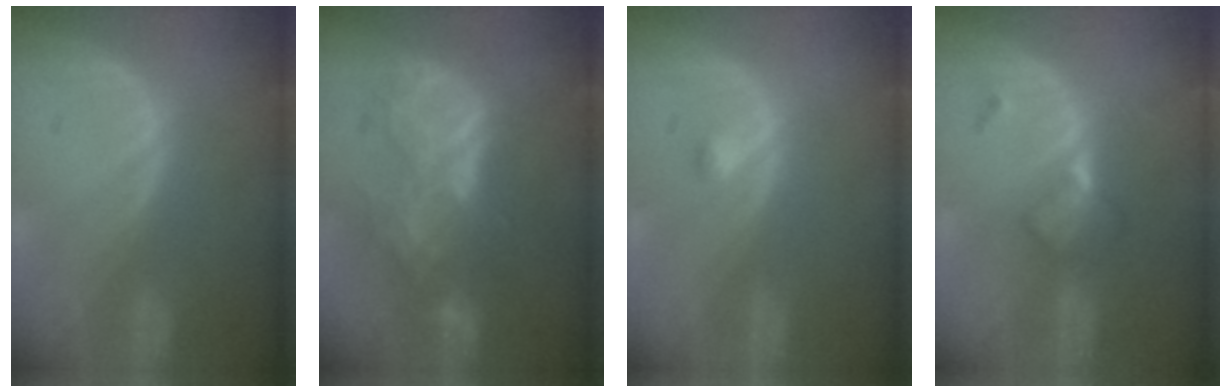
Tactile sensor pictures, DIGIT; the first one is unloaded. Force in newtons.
{"total": 8.6, "press": 7.6, "slide": 4.1}
{"total": 1.0, "press": 1.0, "slide": 0.1}
{"total": 4.8, "press": 4.2, "slide": 2.4}